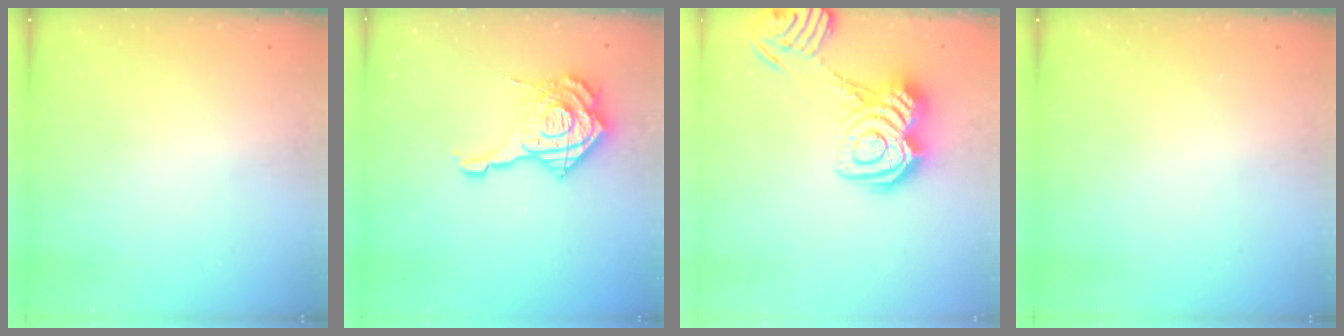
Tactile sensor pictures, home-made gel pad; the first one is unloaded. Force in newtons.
{"total": 20.7, "press": 20.6, "slide": 2.3}
{"total": 12.8, "press": 12.8, "slide": 0.8}
{"total": 0.0}